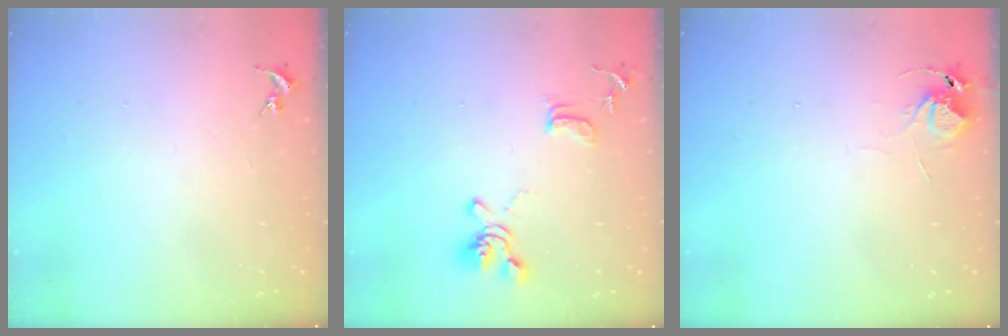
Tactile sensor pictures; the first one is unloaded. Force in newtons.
{"total": 13.0, "press": 12.9, "slide": 1.6}
{"total": 5.7, "press": 5.7, "slide": 0.3}